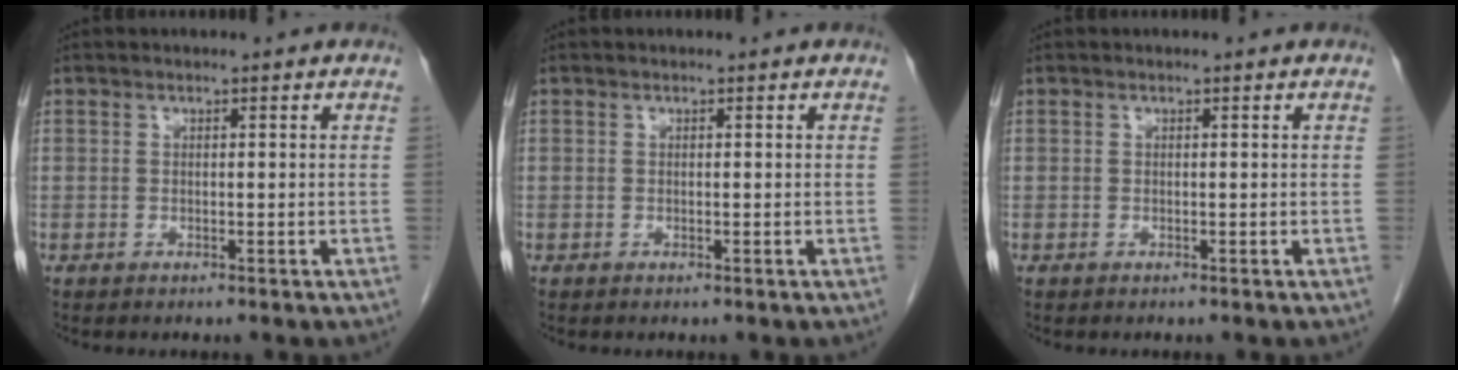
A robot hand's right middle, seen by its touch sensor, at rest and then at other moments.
{"total": 0.0}
{"total": 0.0}